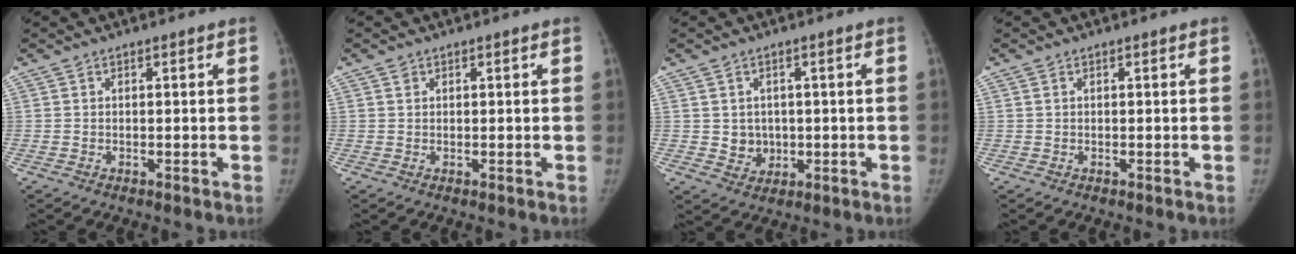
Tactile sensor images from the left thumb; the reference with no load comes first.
{"total": 0.6, "force": [0.4, 0.5, 0.1], "torque": [0.006, -0.008, 0.005]}
{"total": 3.9, "force": [0.0, 3.6, 1.5], "torque": [-0.004, -0.008, 0.009]}
{"total": 0.5, "force": [0.3, 0.3, 0.3], "torque": [-0.008, 0.004, 0.007]}